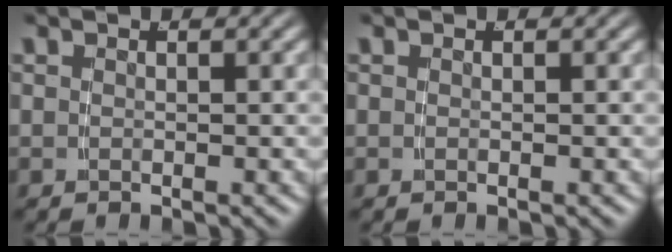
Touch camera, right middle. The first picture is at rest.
{"total": 0.0}